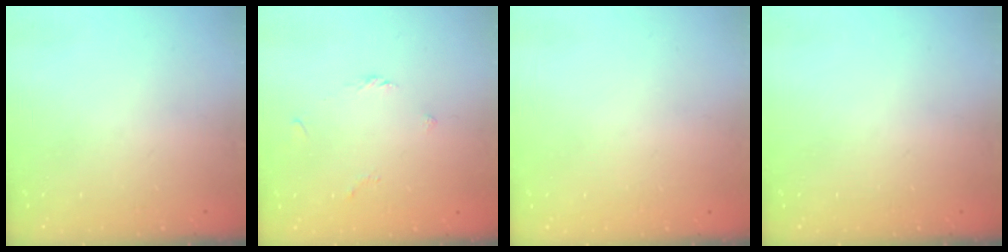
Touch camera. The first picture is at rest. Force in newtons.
{"total": 2.0, "press": 1.9, "slide": 0.6}
{"total": 1.9, "press": 1.9, "slide": 0.1}
{"total": 0.0}